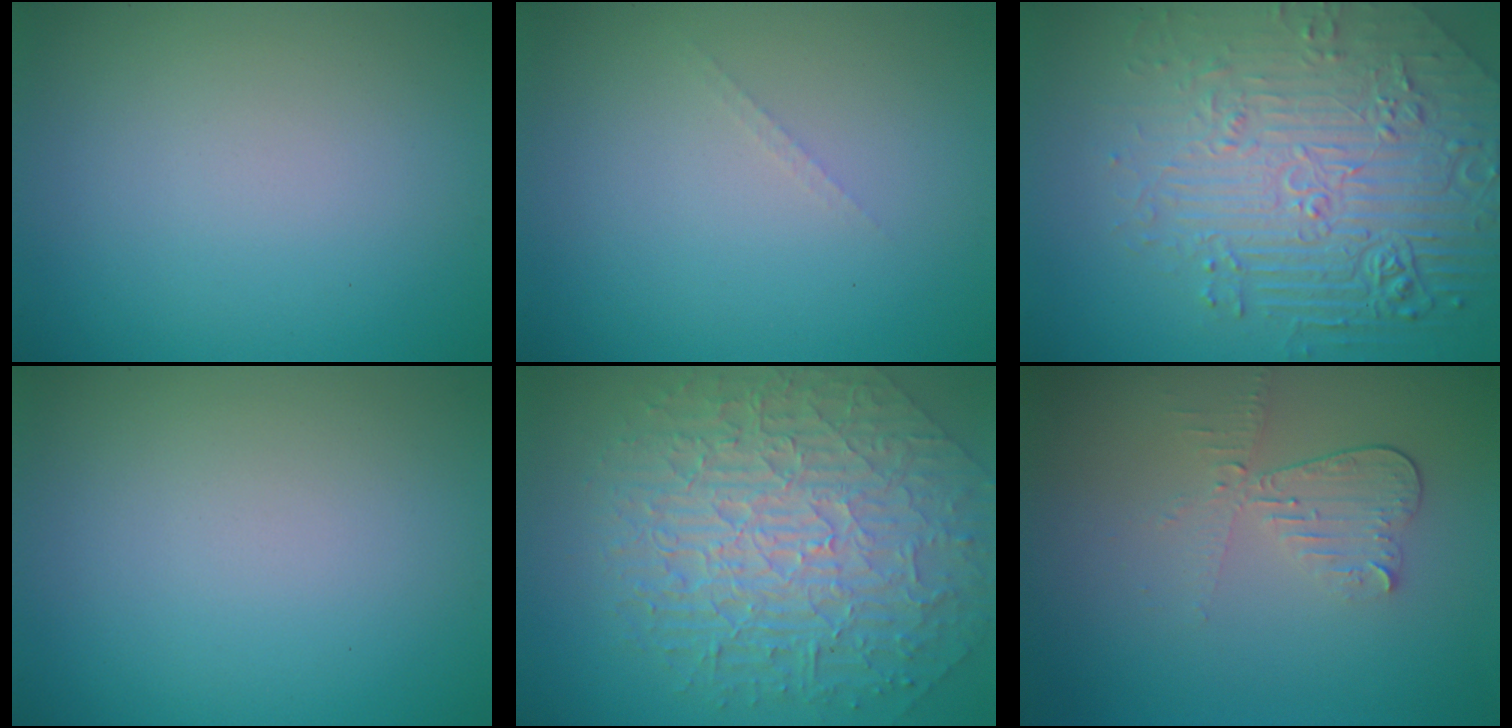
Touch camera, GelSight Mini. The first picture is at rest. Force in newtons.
{"total": 0.6, "press": 0.6, "slide": 0.1}
{"total": 7.6, "press": 6.0, "slide": 4.7}
{"total": 0.0}
{"total": 9.8, "press": 6.8, "slide": 7.0}
{"total": 3.0, "press": 2.6, "slide": 1.4}